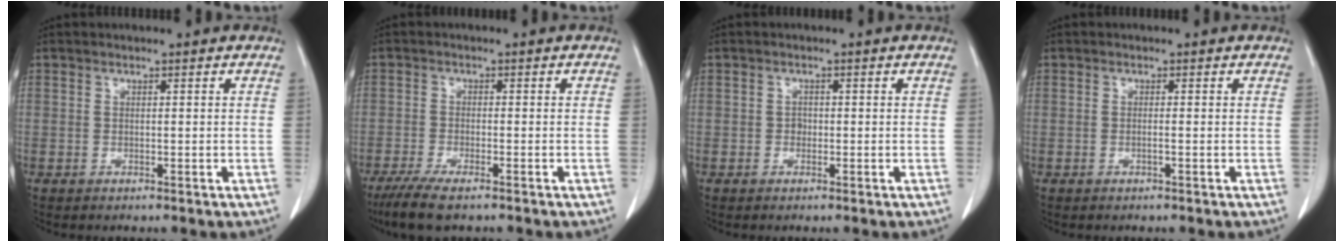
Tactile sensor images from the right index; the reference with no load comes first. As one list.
[{"total": 6.7, "force": [-4.9, 1.1, 4.5], "torque": [-0.079, -0.017, -0.080]}, {"total": 1.3, "force": [-0.4, 1.0, 0.7], "torque": [-0.006, 0.006, -0.007]}, {"total": 0.6, "force": [-0.2, -0.1, 0.5], "torque": [-0.009, 0.001, -0.004]}]